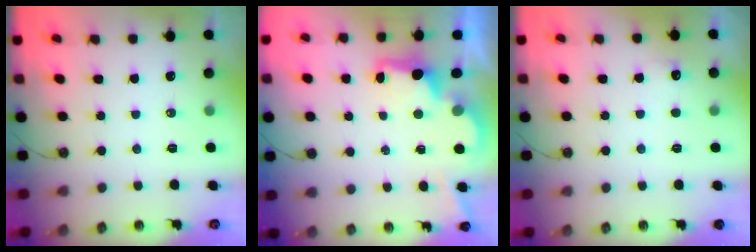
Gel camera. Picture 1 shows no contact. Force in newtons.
{"total": 2.6, "press": 2.5, "slide": 0.8}
{"total": 4.6, "press": 4.5, "slide": 1.2}